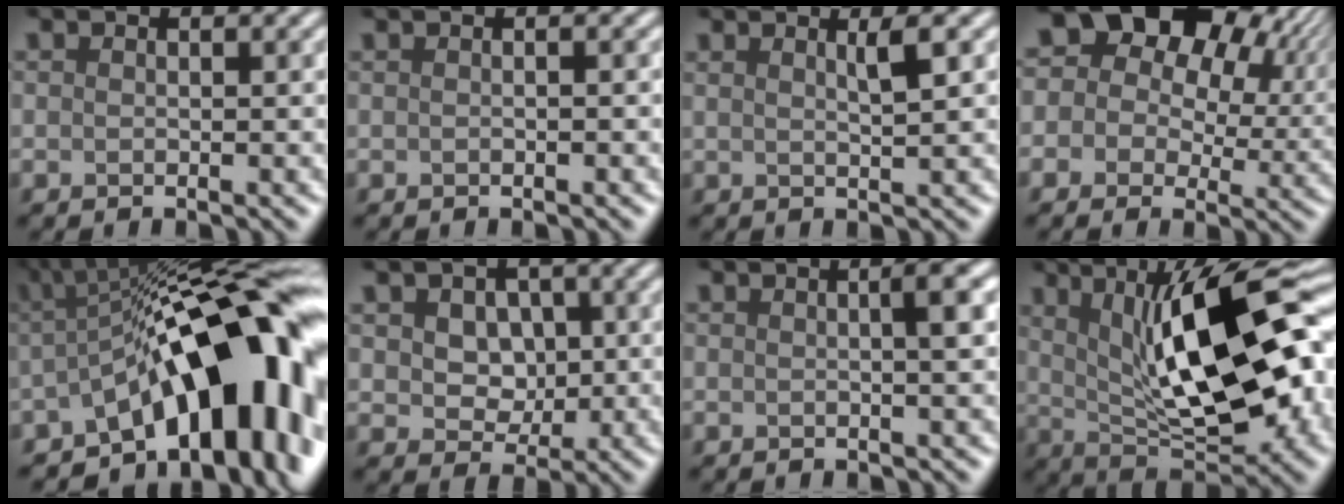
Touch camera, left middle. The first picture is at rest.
{"total": 1.3, "force": [0.4, 0.7, 1.1], "torque": [-0.004, -0.005, -0.011]}
{"total": 2.2, "force": [1.0, 0.6, 1.9], "torque": [-0.024, 0.006, 0.011]}
{"total": 18.4, "force": [7.6, 12.7, 11.0], "torque": [-0.205, 0.045, 0.111]}
{"total": 15.9, "force": [-3.6, 6.6, 14.0], "torque": [-0.154, 0.028, -0.069]}
{"total": 5.6, "force": [1.4, 4.2, 3.5], "torque": [-0.063, 0.014, 0.011]}
{"total": 2.5, "force": [0.3, 0.5, 2.5], "torque": [-0.029, 0.009, 0.000]}
{"total": 13.8, "force": [2.5, 4.7, 12.7], "torque": [-0.184, 0.012, 0.034]}